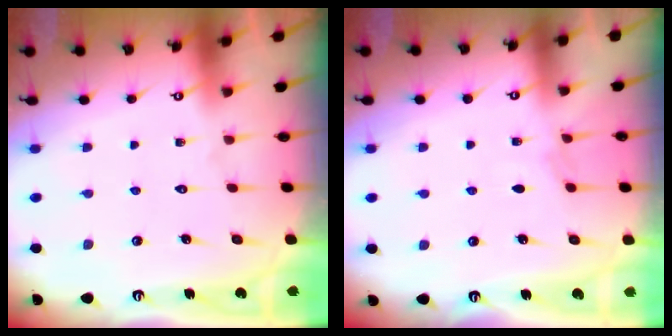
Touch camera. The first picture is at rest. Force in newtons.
{"total": 2.8, "press": 2.8, "slide": 0.5}